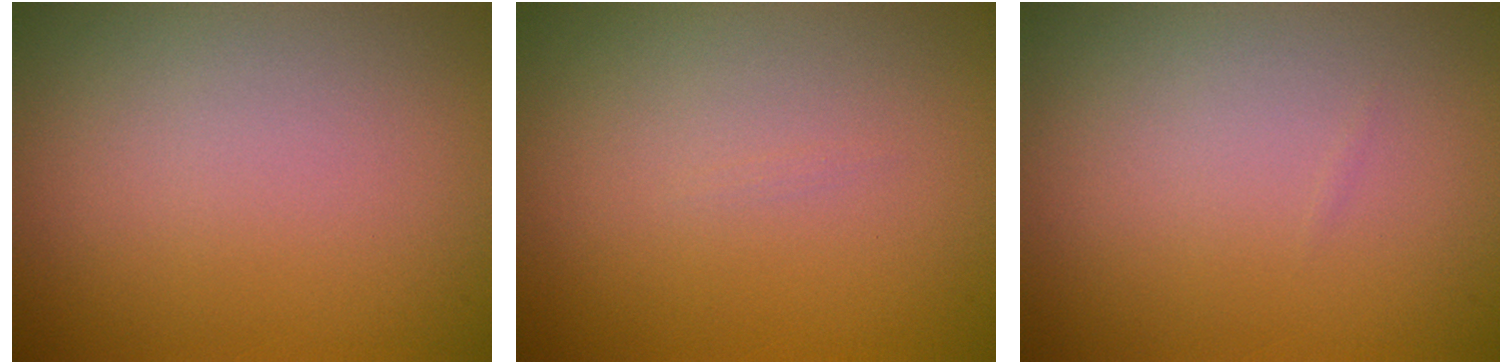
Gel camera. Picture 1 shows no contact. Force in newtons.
{"total": 0.0}
{"total": 0.0}